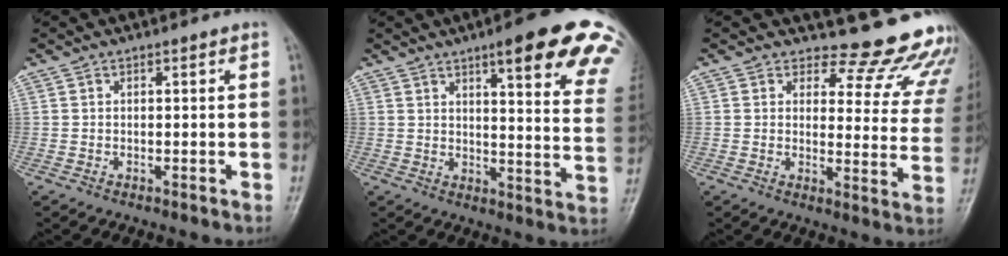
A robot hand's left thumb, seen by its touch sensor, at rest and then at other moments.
{"total": 20.4, "force": [12.6, 3.8, 15.6], "torque": [-0.171, -0.044, 0.144]}
{"total": 14.9, "force": [14.1, 4.3, 2.0], "torque": [0.029, -0.148, 0.141]}